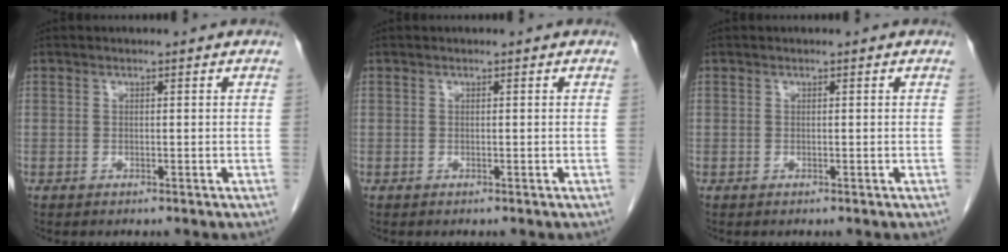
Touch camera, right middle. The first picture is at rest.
{"total": 0.0}
{"total": 0.0}